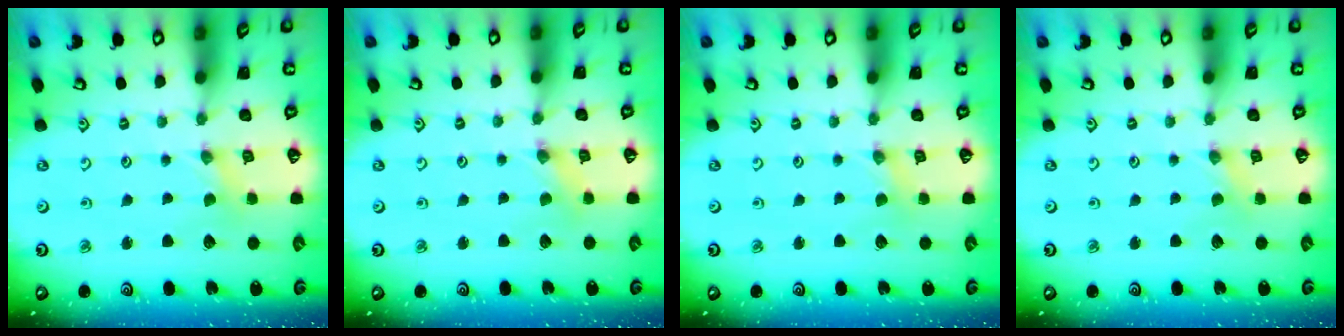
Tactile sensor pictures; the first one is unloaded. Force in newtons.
{"total": 0.5, "press": 0.5, "slide": 0.1}
{"total": 1.1, "press": 1.1, "slide": 0.2}
{"total": 0.5, "press": 0.5, "slide": 0.1}